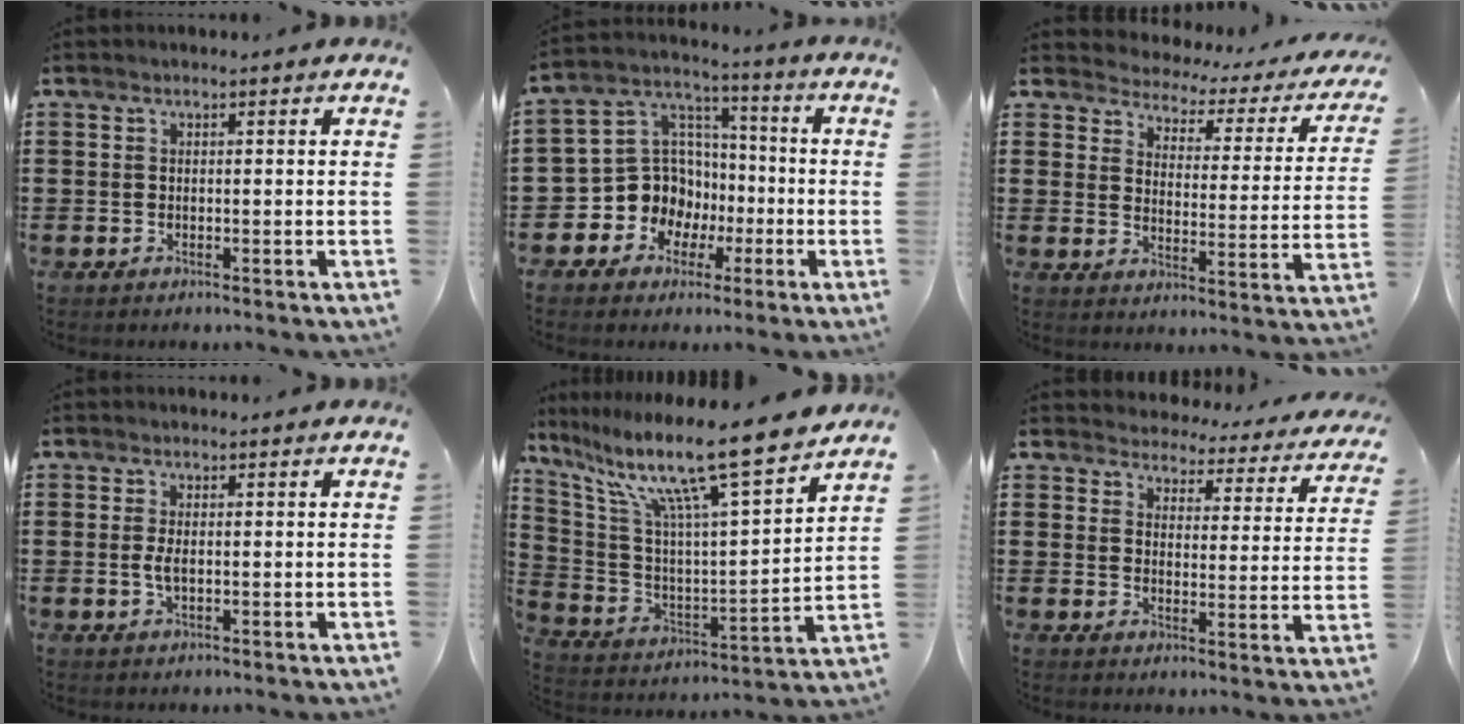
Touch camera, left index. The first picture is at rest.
{"total": 10.2, "force": [-2.7, 9.5, 2.6], "torque": [-0.102, 0.004, -0.045]}
{"total": 2.3, "force": [2.3, 0.6, 0.0], "torque": [-0.023, -0.024, 0.029]}
{"total": 2.0, "force": [0.0, 0.8, 1.9], "torque": [-0.051, -0.005, -0.006]}
{"total": 14.4, "force": [11.0, 0.7, 9.3], "torque": [-0.197, -0.073, 0.175]}
{"total": 3.8, "force": [3.7, 0.6, -0.1], "torque": [-0.023, -0.029, 0.061]}